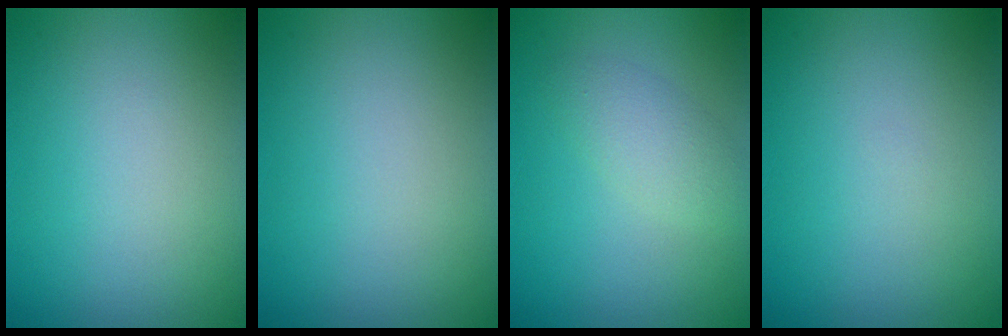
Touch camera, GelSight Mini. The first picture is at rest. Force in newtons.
{"total": 0.0}
{"total": 2.4, "press": 2.4, "slide": 0.0}
{"total": 0.0}